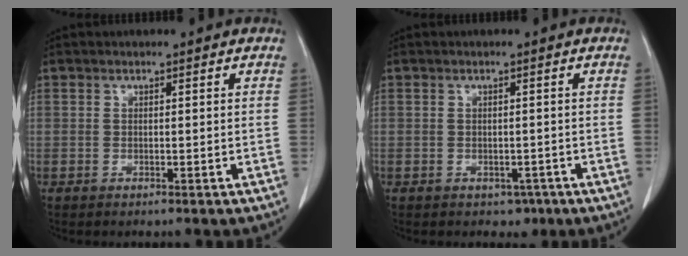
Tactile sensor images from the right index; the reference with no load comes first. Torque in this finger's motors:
{"motor_torque": [0.23, -0.15, -0.02, 0.01]}